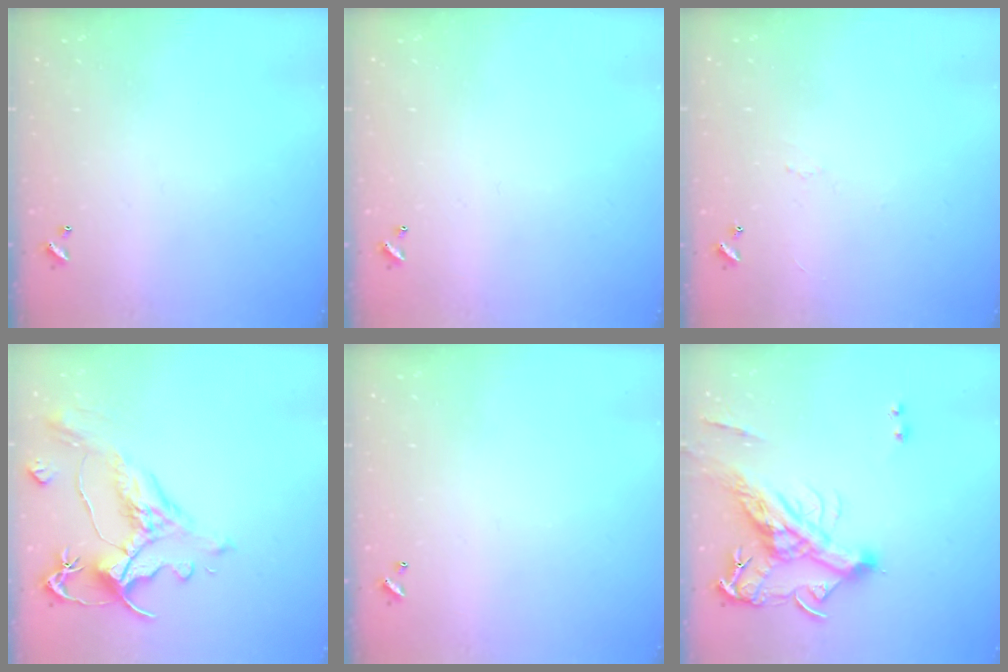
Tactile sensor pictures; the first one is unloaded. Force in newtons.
{"total": 0.0}
{"total": 2.3, "press": 2.2, "slide": 0.6}
{"total": 1.6, "press": 0.3, "slide": 1.5}
{"total": 0.0}
{"total": 11.1, "press": 10.7, "slide": 2.6}